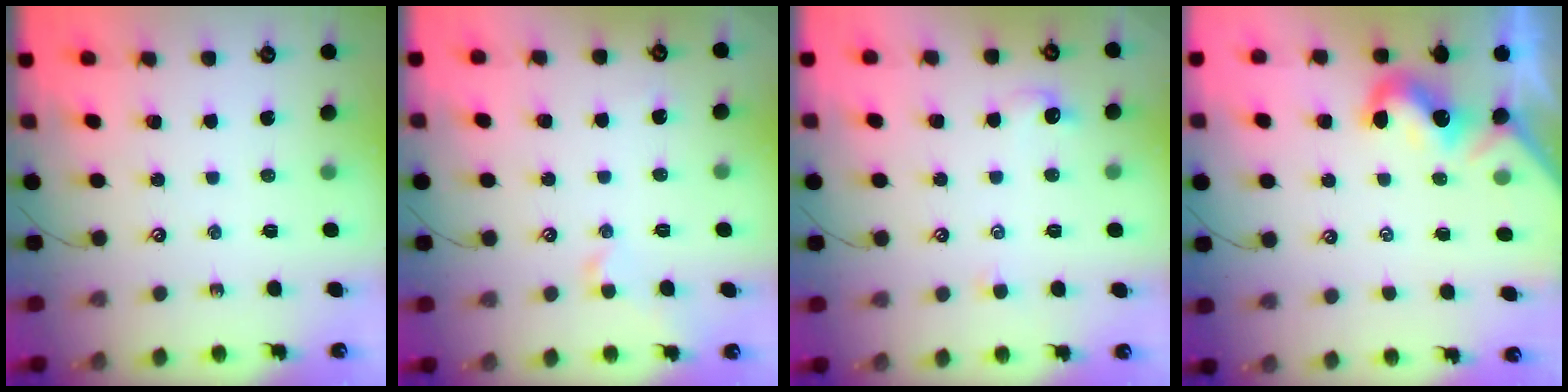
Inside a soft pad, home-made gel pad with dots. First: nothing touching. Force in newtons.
{"total": 0.8, "press": 0.8, "slide": 0.2}
{"total": 0.7, "press": 0.5, "slide": 0.5}
{"total": 0.7, "press": 0.4, "slide": 0.6}